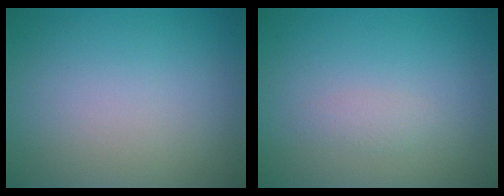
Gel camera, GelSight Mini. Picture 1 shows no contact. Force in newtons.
{"total": 1.0, "press": 1.0, "slide": 0.0}